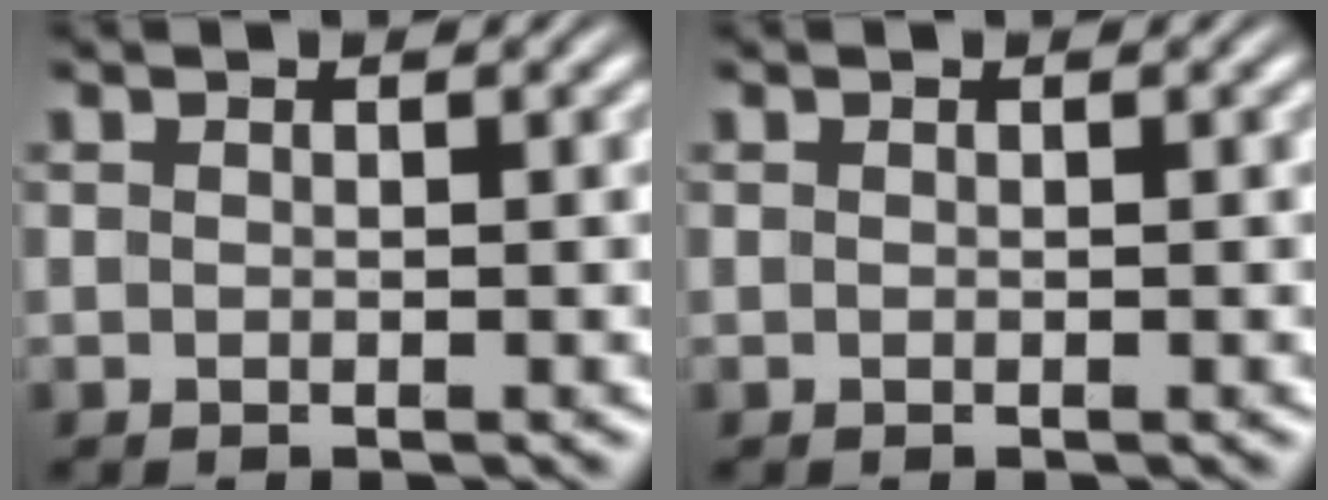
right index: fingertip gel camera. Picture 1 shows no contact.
{"total": 0.0}